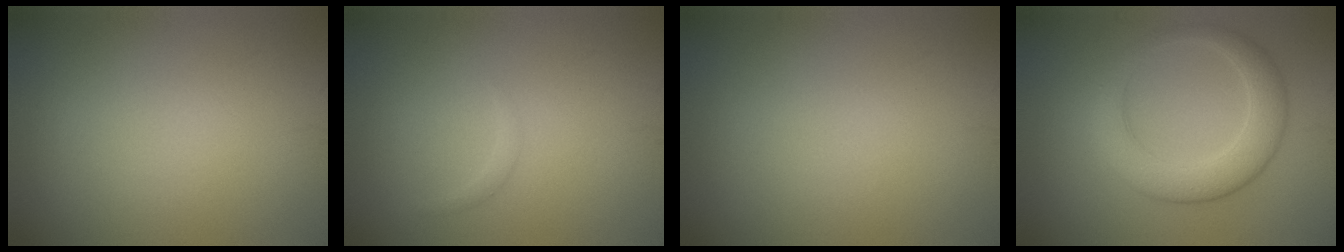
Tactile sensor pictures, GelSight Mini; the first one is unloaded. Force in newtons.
{"total": 0.6, "press": 0.6, "slide": 0.1}
{"total": 0.0}
{"total": 5.0, "press": 5.0, "slide": 0.3}